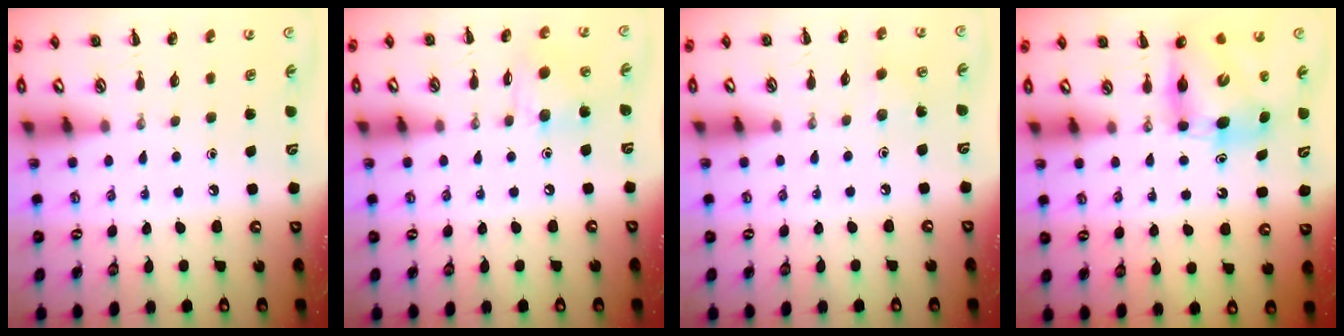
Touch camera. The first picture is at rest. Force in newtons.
{"total": 8.9, "press": 8.8, "slide": 1.2}
{"total": 2.9, "press": 2.7, "slide": 0.8}
{"total": 7.4, "press": 7.4, "slide": 0.8}